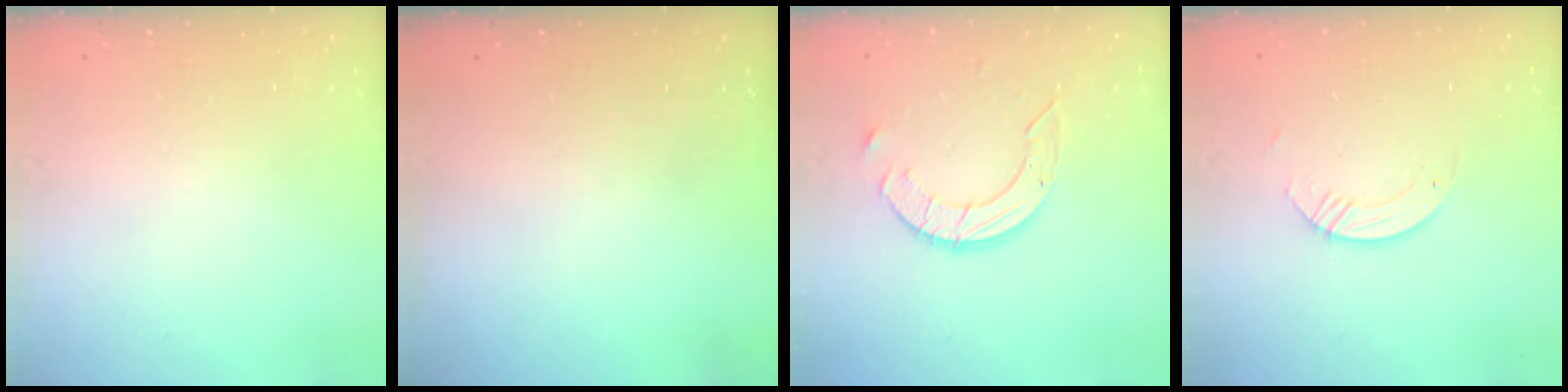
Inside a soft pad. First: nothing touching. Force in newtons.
{"total": 0.0}
{"total": 9.0, "press": 9.0, "slide": 0.7}
{"total": 3.2, "press": 3.2, "slide": 0.3}